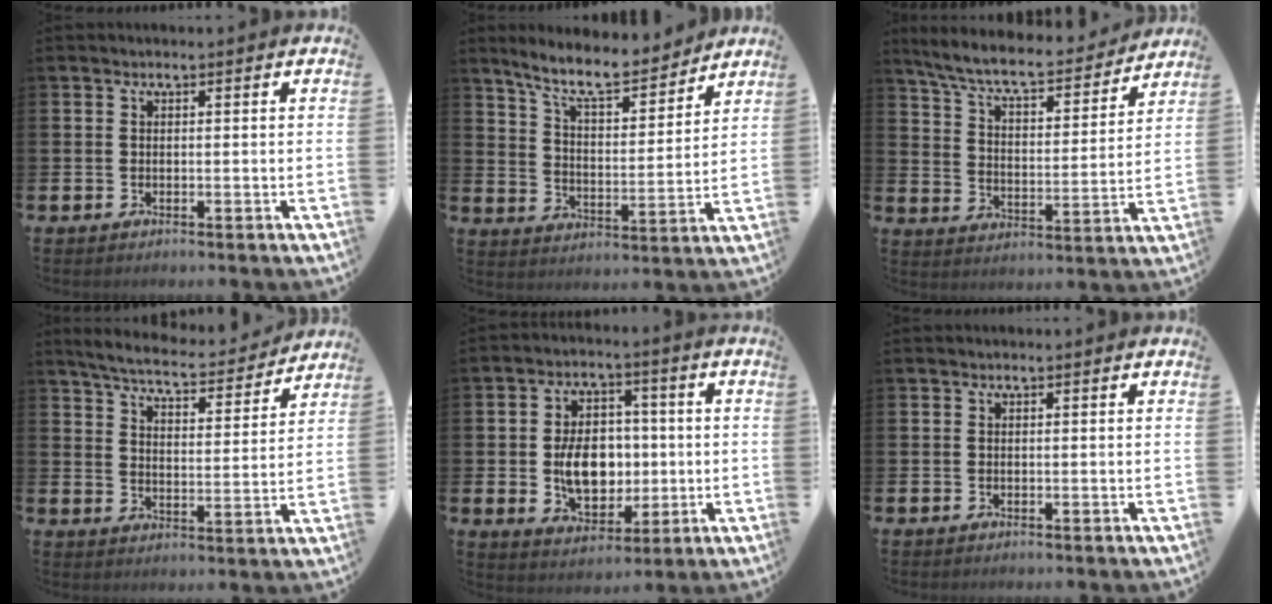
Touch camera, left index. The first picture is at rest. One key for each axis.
{"total": 9.5, "fx": 8.6, "fy": 1.9, "fz": 3.7, "tx": -0.102, "ty": -0.051, "tz": 0.151}
{"total": 8.1, "fx": 7.4, "fy": 1.5, "fz": 3.1, "tx": -0.098, "ty": -0.047, "tz": 0.126}
{"total": 6.3, "fx": 6.0, "fy": 0.7, "fz": 1.8, "tx": -0.053, "ty": -0.043, "tz": 0.100}
{"total": 8.4, "fx": -0.4, "fy": 6.0, "fz": 5.9, "tx": -0.108, "ty": 0.009, "tz": -0.012}
{"total": 0.0}